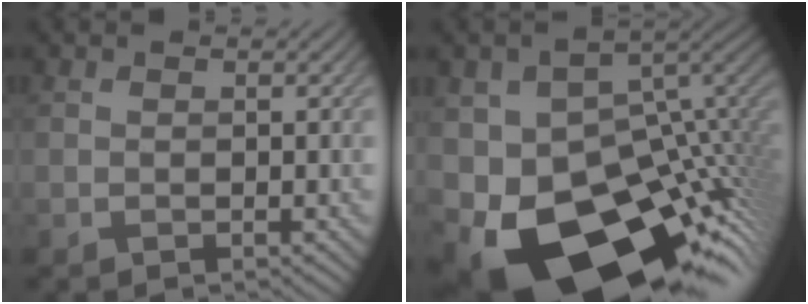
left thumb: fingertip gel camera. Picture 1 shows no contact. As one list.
[{"total": 20.0, "force": [-8.9, 11.6, 13.7], "torque": [-0.235, -0.044, -0.122]}]